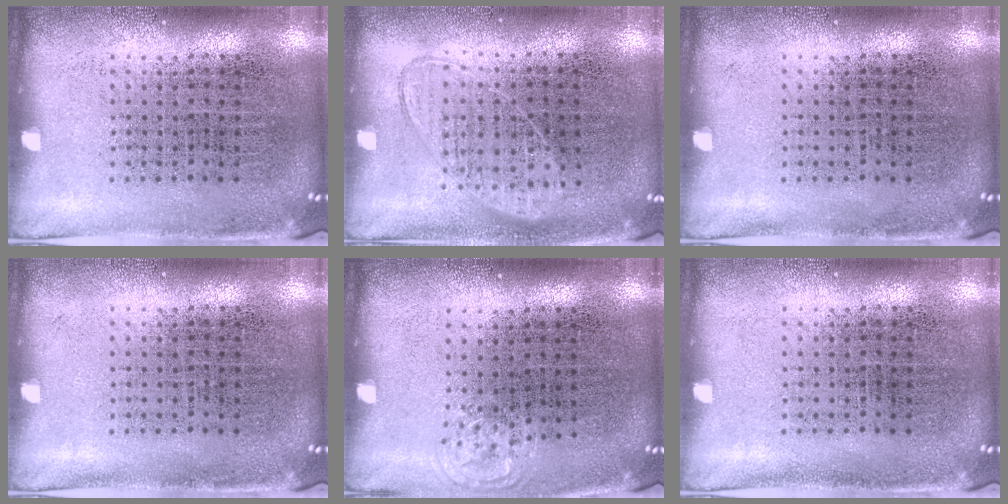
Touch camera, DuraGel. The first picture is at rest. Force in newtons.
{"total": 0.9, "press": 0.8, "slide": 0.4}
{"total": 0.0}
{"total": 0.0}
{"total": 0.5, "press": 0.5, "slide": 0.1}
{"total": 0.0}